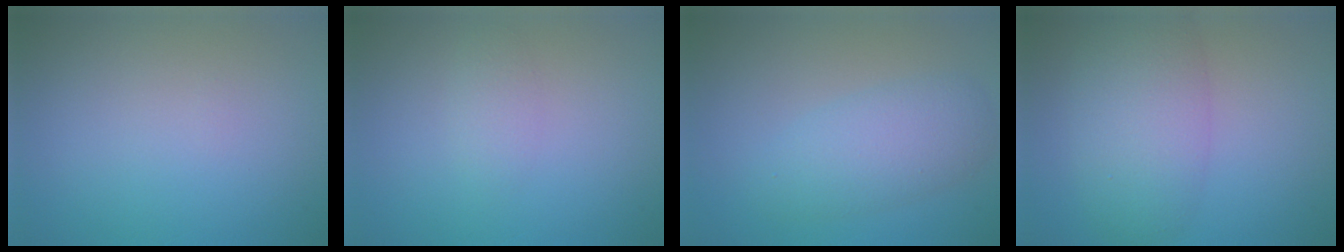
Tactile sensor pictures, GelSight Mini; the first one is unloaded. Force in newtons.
{"total": 1.2, "press": 1.2, "slide": 0.1}
{"total": 3.8, "press": 3.8, "slide": 0.1}
{"total": 5.8, "press": 5.7, "slide": 0.6}